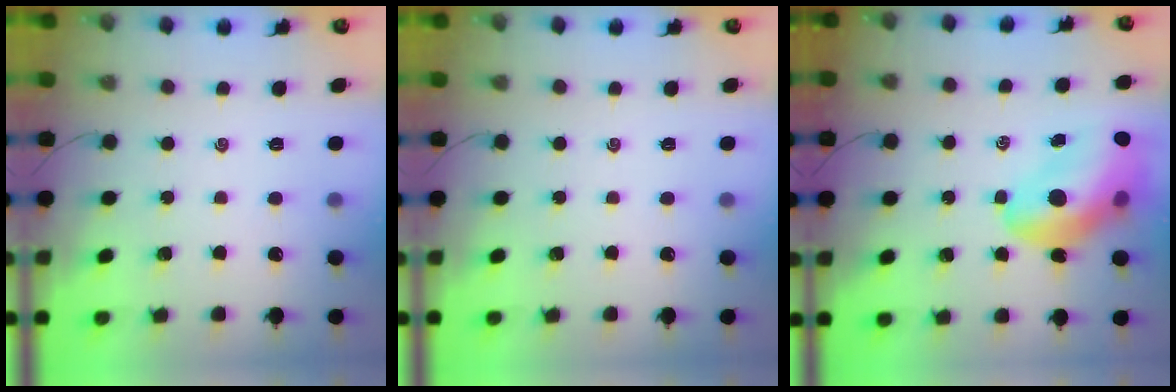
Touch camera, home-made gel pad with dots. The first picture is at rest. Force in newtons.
{"total": 0.0}
{"total": 16.6, "press": 15.9, "slide": 4.6}